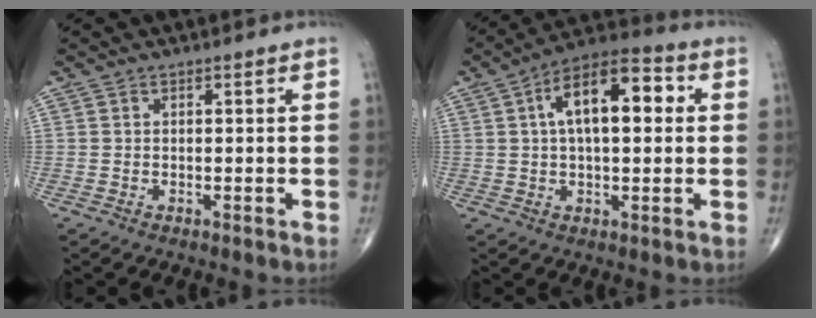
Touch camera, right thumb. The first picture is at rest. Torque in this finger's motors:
{"motor_torque": [0.67, 3.14, 1.36, 0.15, 0.08]}